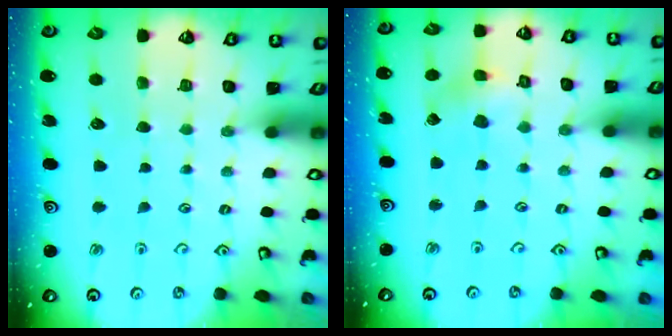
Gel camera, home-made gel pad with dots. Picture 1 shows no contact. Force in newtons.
{"total": 2.8, "press": 2.8, "slide": 0.3}